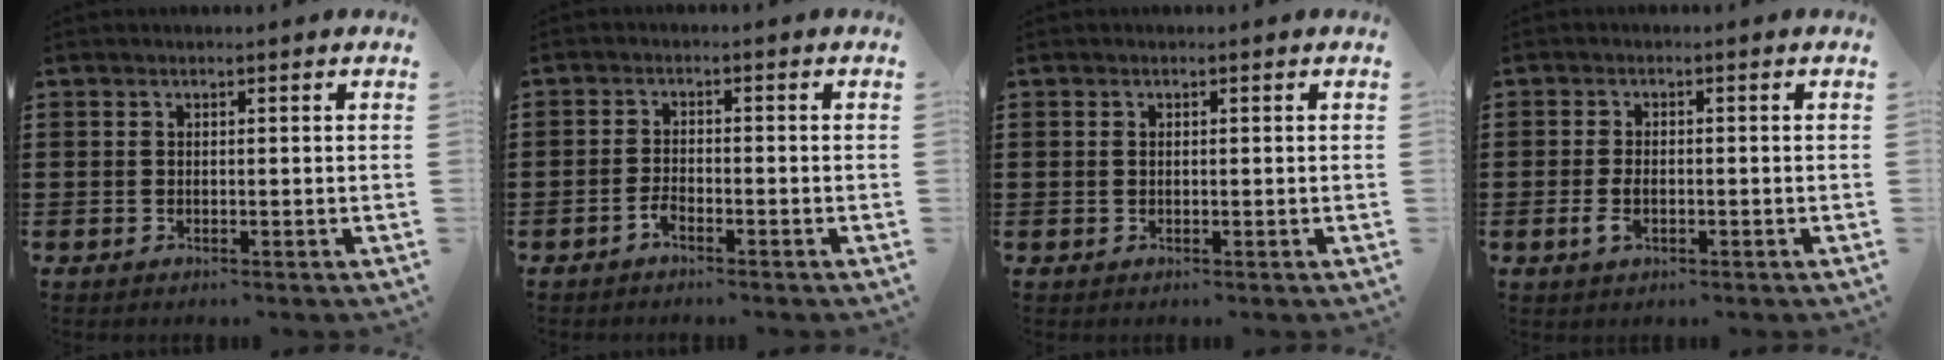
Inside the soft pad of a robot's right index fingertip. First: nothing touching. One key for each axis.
{"total": 1.9, "fx": -1.5, "fy": 0.6, "fz": 1.0, "tx": -0.022, "ty": 0.001, "tz": -0.029}
{"total": 0.5, "fx": 0.0, "fy": 0.3, "fz": 0.4, "tx": -0.010, "ty": 0.000, "tz": 0.001}
{"total": 2.6, "fx": -0.8, "fy": 1.2, "fz": 2.1, "tx": -0.056, "ty": -0.009, "tz": -0.017}